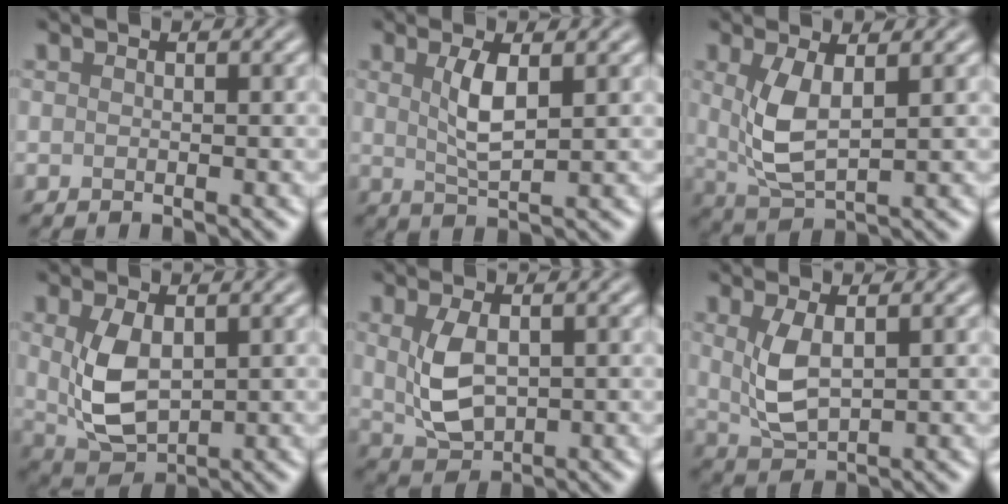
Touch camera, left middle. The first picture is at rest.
{"total": 3.1, "force": [0.9, 0.9, 2.8], "torque": [-0.060, -0.002, 0.019]}
{"total": 4.5, "force": [0.9, 1.9, 3.9], "torque": [-0.091, -0.005, 0.024]}
{"total": 5.3, "force": [0.7, 3.1, 4.2], "torque": [-0.100, -0.005, 0.026]}
{"total": 4.3, "force": [0.5, 2.5, 3.4], "torque": [-0.081, -0.002, 0.018]}
{"total": 3.7, "force": [0.8, 1.7, 3.1], "torque": [-0.073, -0.004, 0.022]}